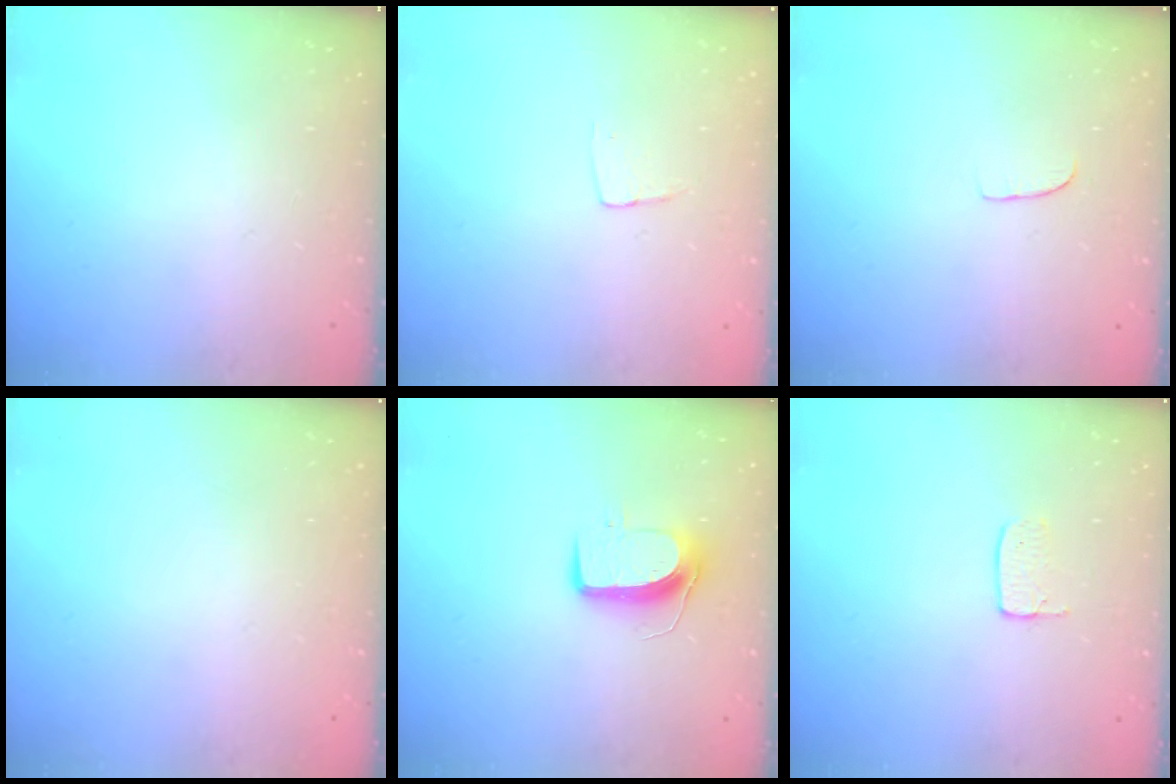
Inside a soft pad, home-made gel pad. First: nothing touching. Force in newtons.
{"total": 3.2, "press": 3.2, "slide": 0.2}
{"total": 5.7, "press": 5.7, "slide": 0.5}
{"total": 0.0}
{"total": 9.9, "press": 9.8, "slide": 1.1}
{"total": 3.5, "press": 3.5, "slide": 0.2}